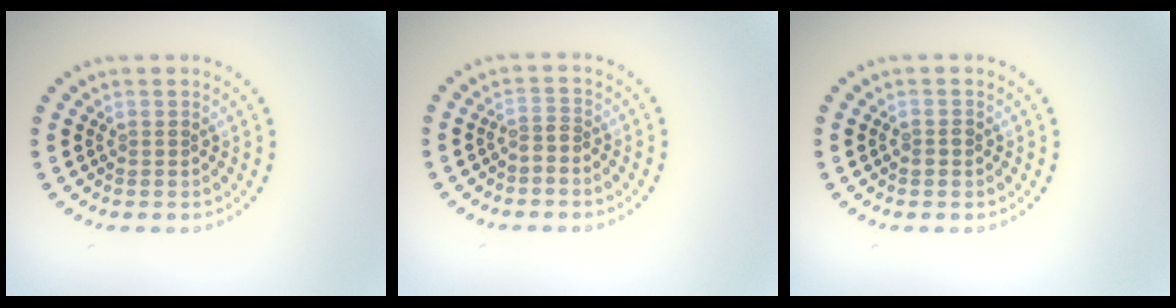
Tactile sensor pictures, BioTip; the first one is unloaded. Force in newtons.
{"total": 1.0, "press": 0.5, "slide": 0.8}
{"total": 0.9, "press": 0.9, "slide": 0.1}